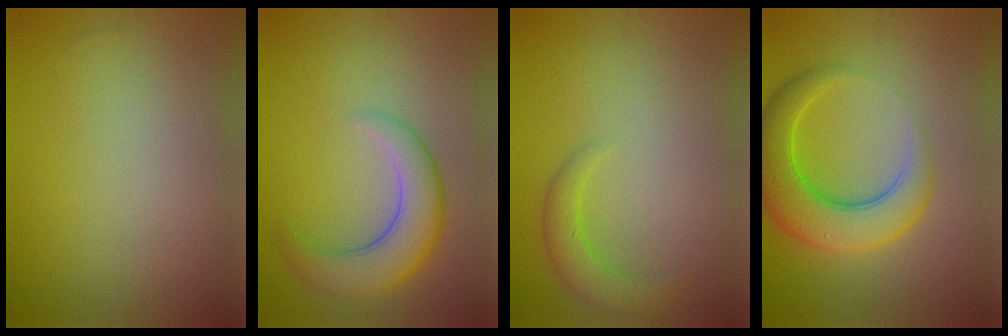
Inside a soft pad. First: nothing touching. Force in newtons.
{"total": 5.4, "press": 5.4, "slide": 0.3}
{"total": 2.6, "press": 2.5, "slide": 0.2}
{"total": 6.7, "press": 6.7, "slide": 0.3}